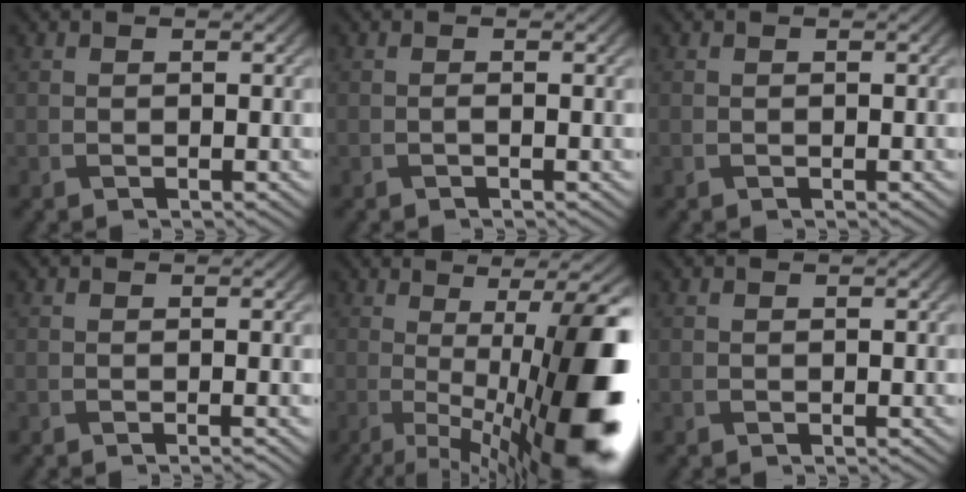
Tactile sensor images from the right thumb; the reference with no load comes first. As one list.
[{"total": 0.9, "force": [-0.1, 0.1, 0.9], "torque": [-0.015, 0.000, -0.003]}, {"total": 0.0}, {"total": 1.3, "force": [-0.1, 0.3, 1.3], "torque": [-0.017, 0.000, -0.009]}, {"total": 19.2, "force": [-3.4, 5.6, 18.0], "torque": [-0.211, 0.001, -0.052]}, {"total": 0.0}]